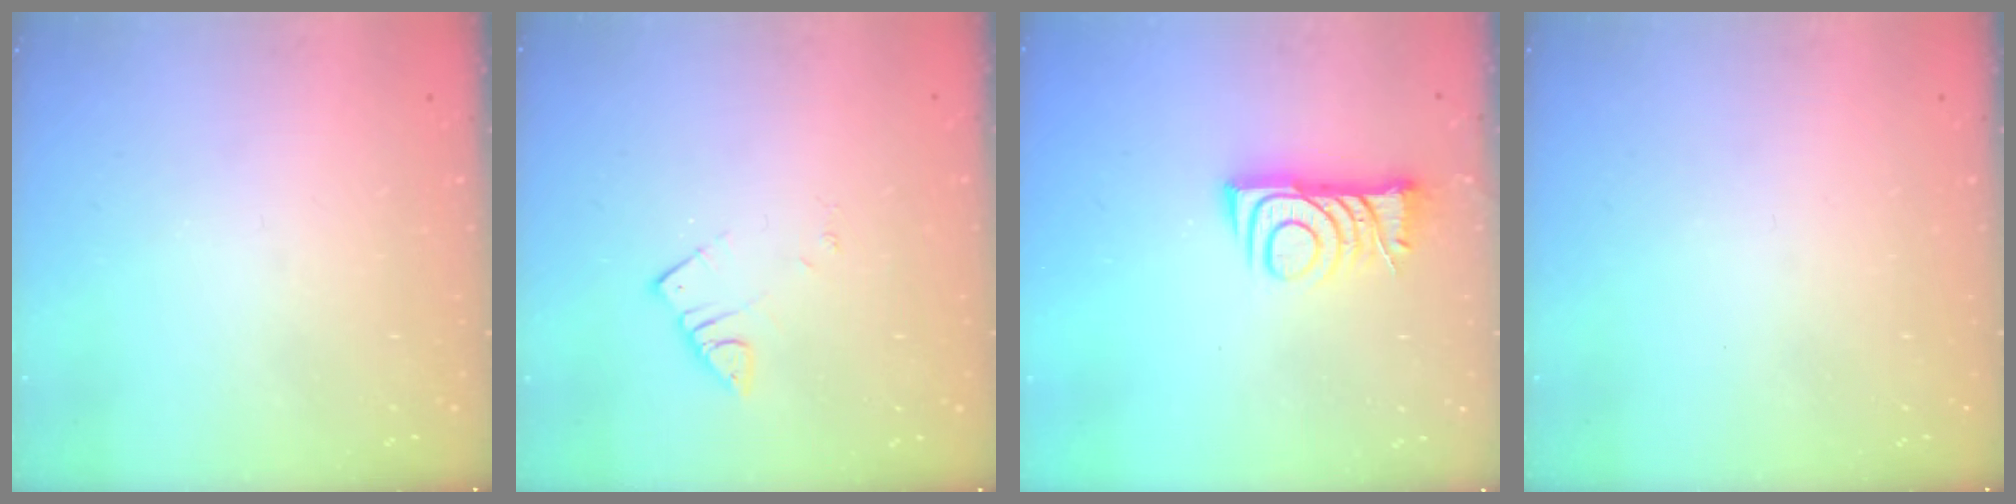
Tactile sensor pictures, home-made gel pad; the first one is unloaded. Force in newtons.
{"total": 2.7, "press": 2.7, "slide": 0.2}
{"total": 8.5, "press": 8.4, "slide": 0.8}
{"total": 0.0}